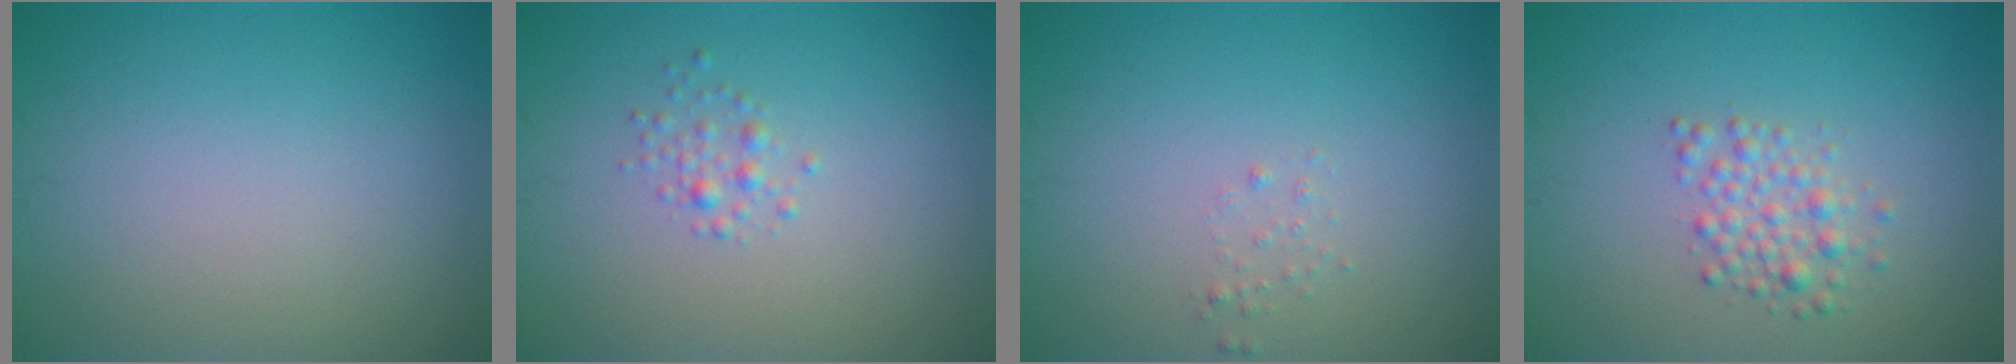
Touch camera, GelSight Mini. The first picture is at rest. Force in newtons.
{"total": 1.2, "press": 1.2, "slide": 0.0}
{"total": 0.6, "press": 0.6, "slide": 0.1}
{"total": 2.3, "press": 2.3, "slide": 0.0}